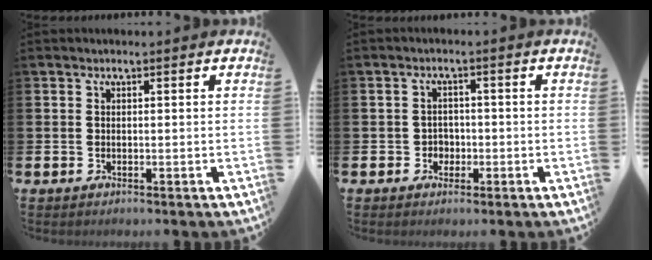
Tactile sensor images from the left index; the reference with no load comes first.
{"total": 2.2, "force": [-0.7, 2.0, 0.5], "torque": [-0.014, 0.006, -0.019]}